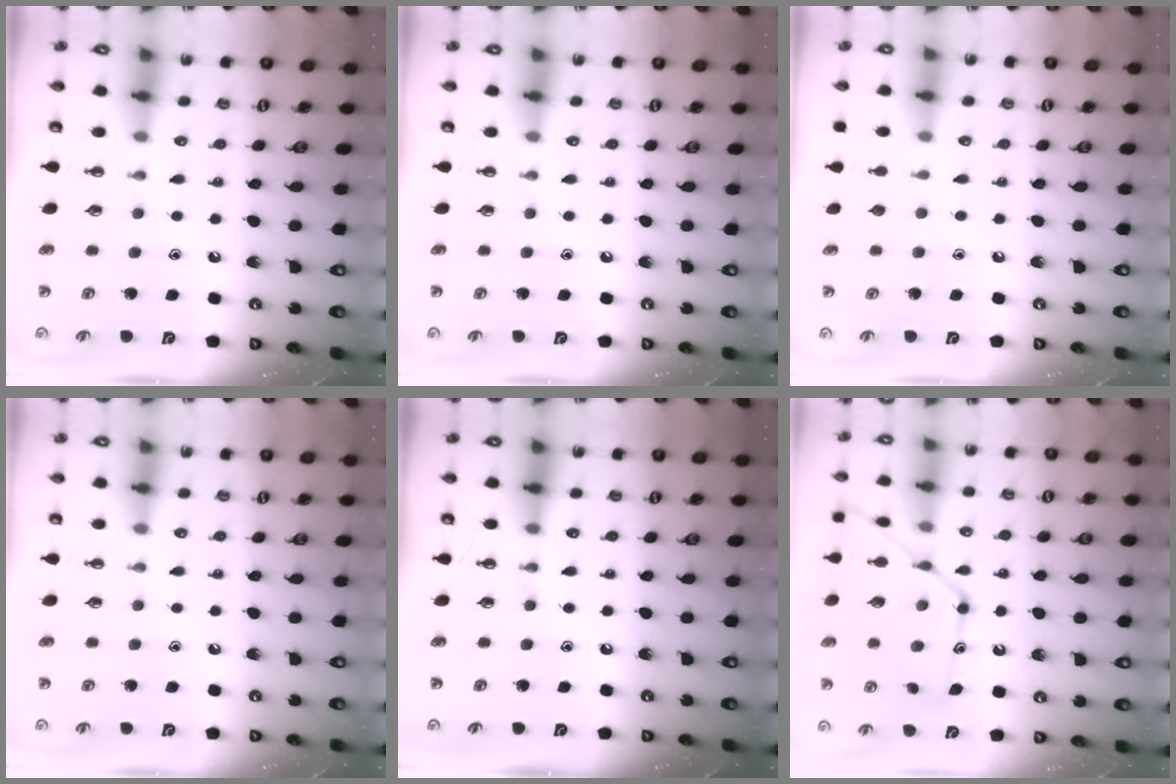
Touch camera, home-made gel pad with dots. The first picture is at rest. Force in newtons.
{"total": 0.0}
{"total": 0.0}
{"total": 0.0}
{"total": 0.0}
{"total": 16.1, "press": 16.0, "slide": 1.2}